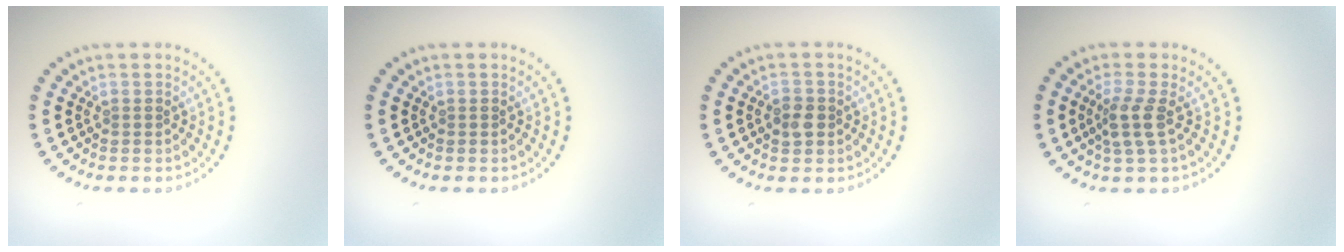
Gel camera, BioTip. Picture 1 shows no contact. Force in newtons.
{"total": 0.0}
{"total": 1.8, "press": 1.8, "slide": 0.4}
{"total": 2.3, "press": 1.9, "slide": 1.4}